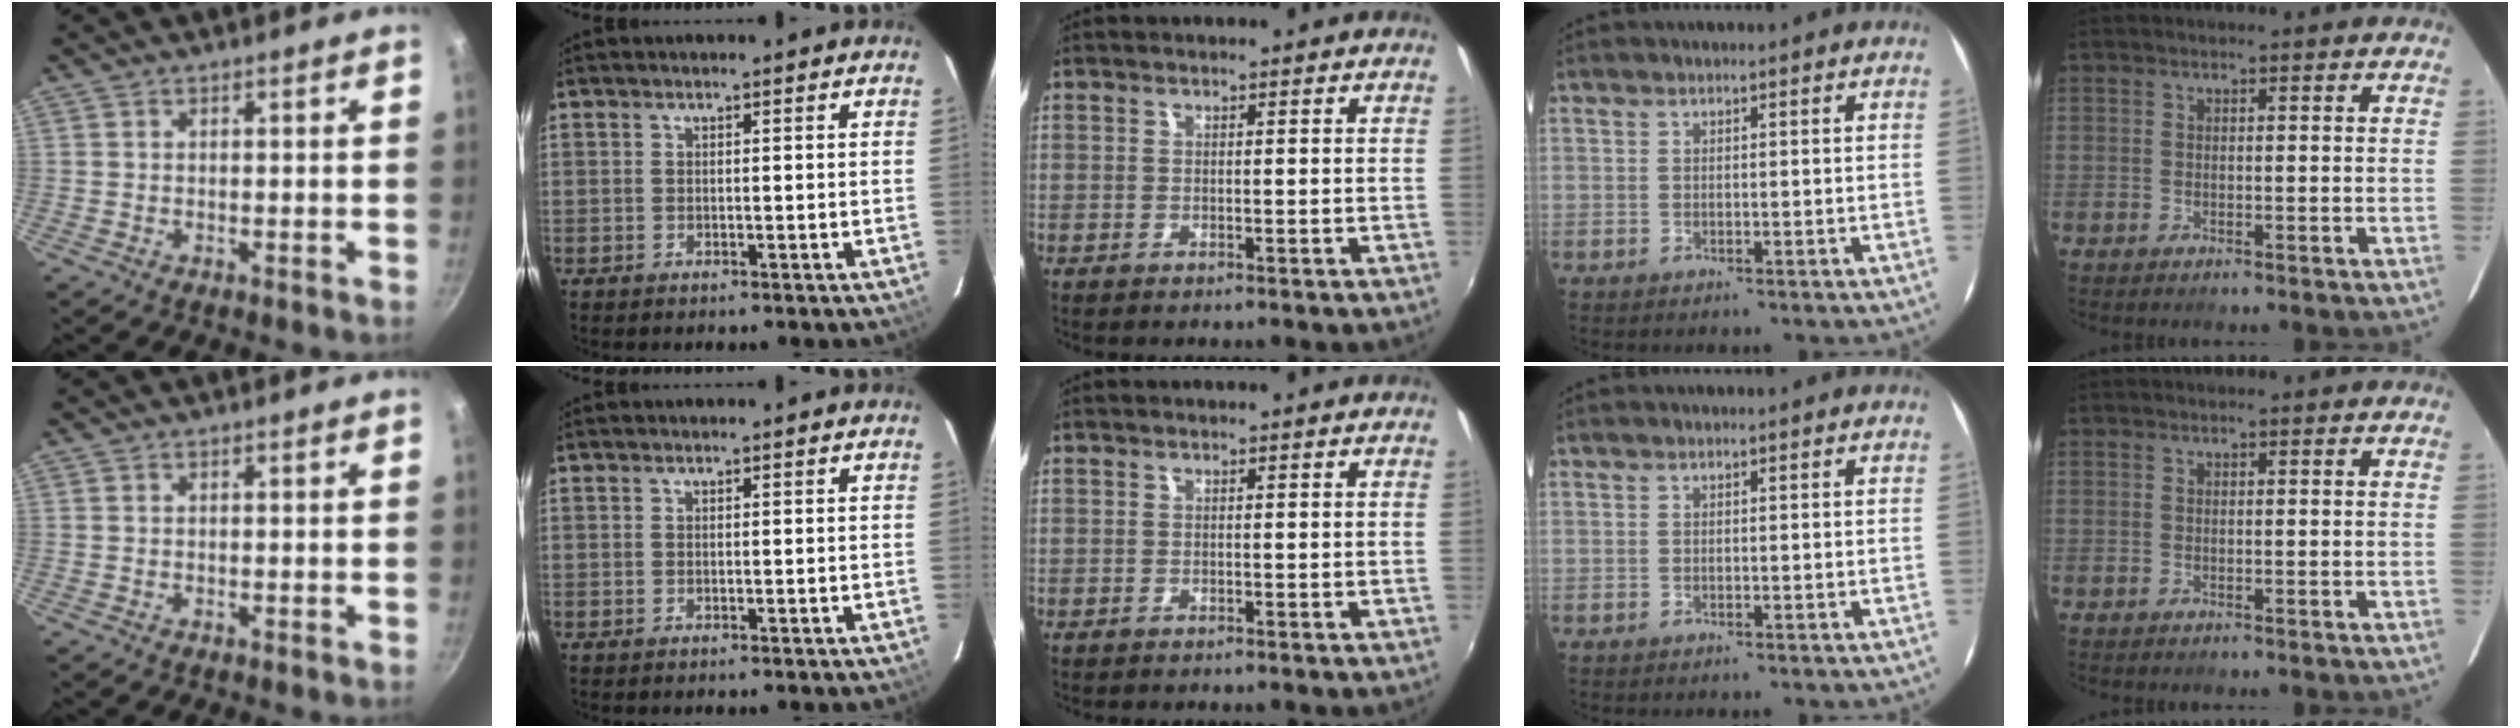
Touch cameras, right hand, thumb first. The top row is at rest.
{}